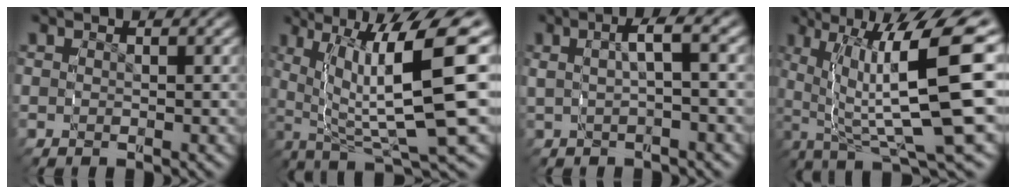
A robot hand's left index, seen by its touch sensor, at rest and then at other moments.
{"total": 11.8, "force": [-0.1, 4.7, 10.8], "torque": [-0.155, 0.001, 0.005]}
{"total": 3.4, "force": [0.4, 1.5, 3.0], "torque": [-0.043, 0.016, 0.004]}
{"total": 13.0, "force": [-0.5, 5.5, 11.8], "torque": [-0.160, 0.005, -0.005]}